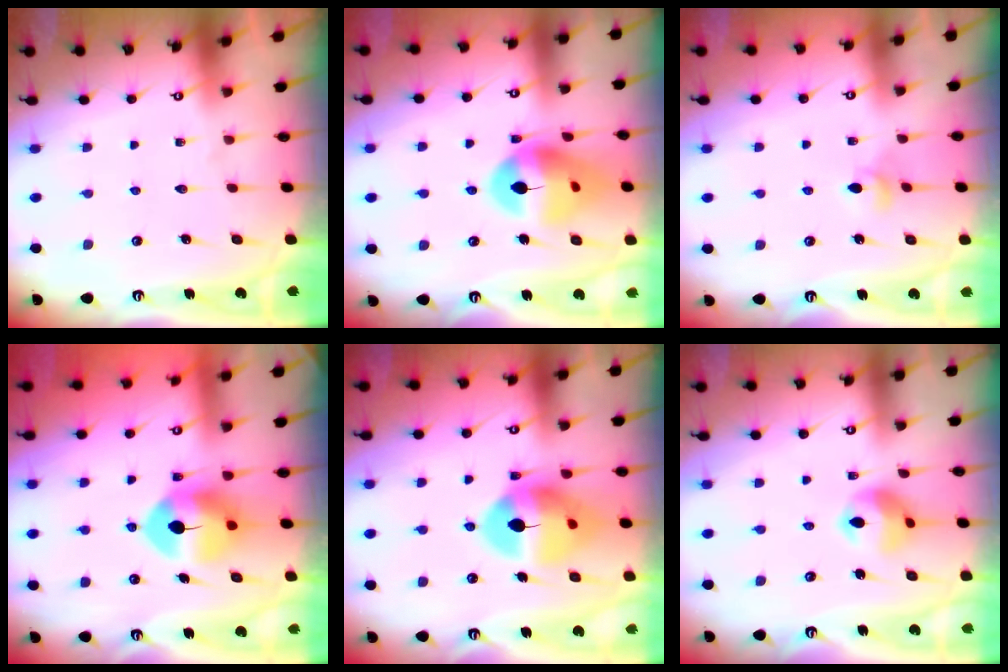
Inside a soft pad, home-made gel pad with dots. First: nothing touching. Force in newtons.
{"total": 15.8, "press": 15.7, "slide": 1.8}
{"total": 3.6, "press": 3.4, "slide": 1.0}
{"total": 9.5, "press": 9.4, "slide": 1.5}
{"total": 13.6, "press": 13.5, "slide": 1.7}
{"total": 10.6, "press": 10.5, "slide": 1.3}